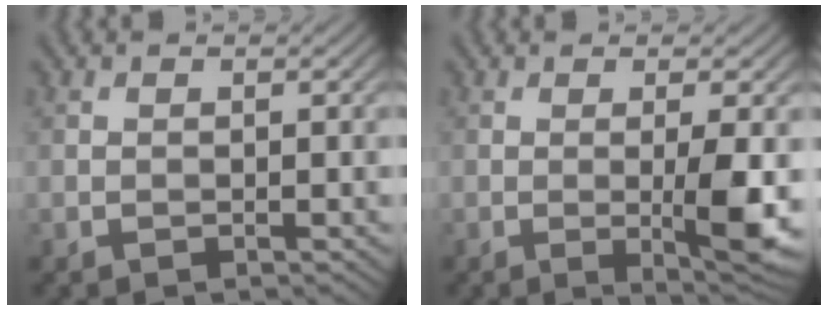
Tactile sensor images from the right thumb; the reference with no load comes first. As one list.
[{"total": 5.5, "force": [-0.5, 0.6, 5.4], "torque": [-0.096, -0.002, -0.004]}]